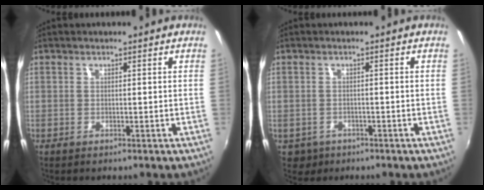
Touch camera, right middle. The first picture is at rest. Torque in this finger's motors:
{"motor_torque": [-0.18, 0.18, -0.04, 0.00]}